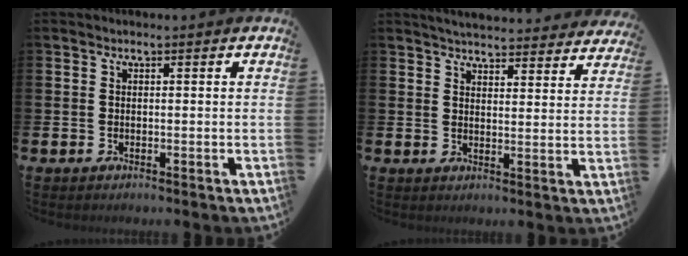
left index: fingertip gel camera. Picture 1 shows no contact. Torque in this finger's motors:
{"motor_torque": [0.91, -1.23, 0.54, 0.07]}